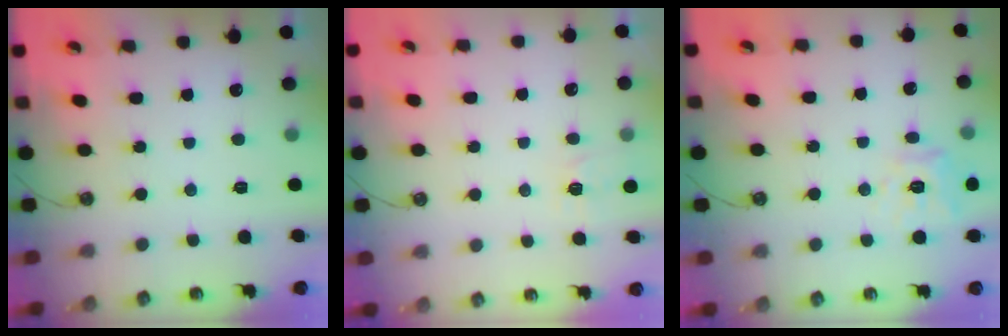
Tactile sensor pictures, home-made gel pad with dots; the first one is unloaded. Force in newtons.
{"total": 5.4, "press": 5.4, "slide": 0.6}
{"total": 11.4, "press": 11.3, "slide": 1.4}